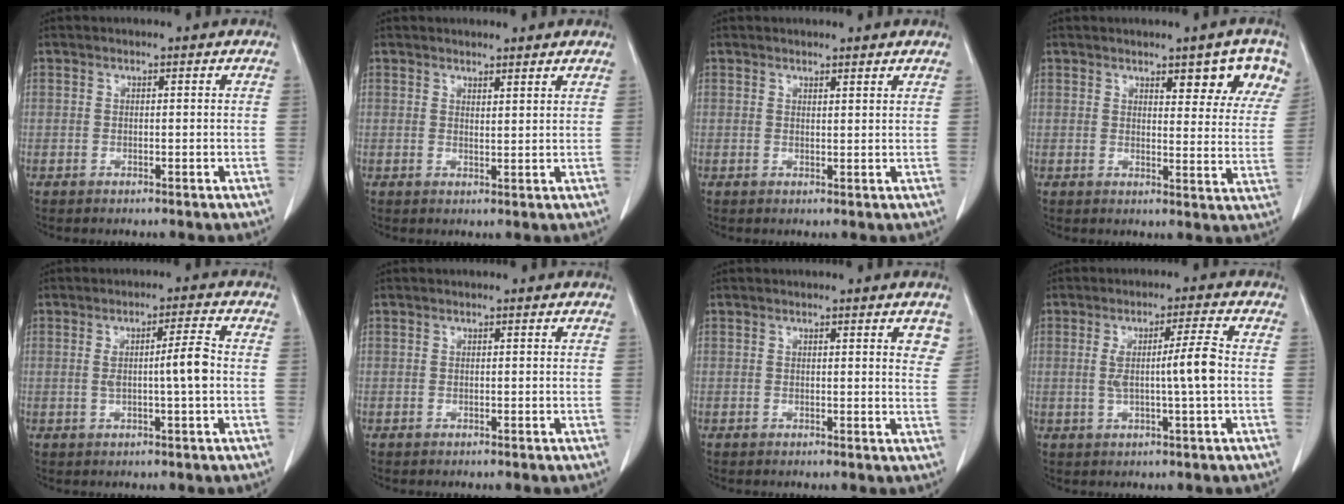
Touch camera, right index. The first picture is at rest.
{"total": 2.4, "force": [2.3, 0.2, 0.6], "torque": [-0.012, -0.012, 0.028]}
{"total": 1.7, "force": [1.7, 0.1, 0.4], "torque": [-0.014, -0.008, 0.020]}
{"total": 8.6, "force": [5.6, 2.4, 6.1], "torque": [-0.067, -0.003, 0.059]}
{"total": 4.9, "force": [-0.1, 0.0, 4.9], "torque": [-0.081, 0.004, -0.002]}
{"total": 0.0}
{"total": 3.2, "force": [1.8, 0.7, 2.6], "torque": [-0.024, -0.005, 0.014]}
{"total": 6.1, "force": [-0.1, -0.6, 6.1], "torque": [-0.102, 0.001, 0.001]}